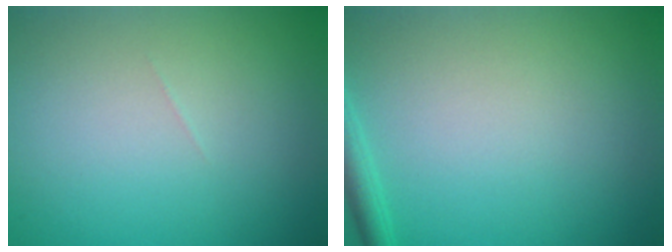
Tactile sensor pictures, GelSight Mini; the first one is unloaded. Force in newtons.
{"total": 1.9, "press": 1.9, "slide": 0.1}